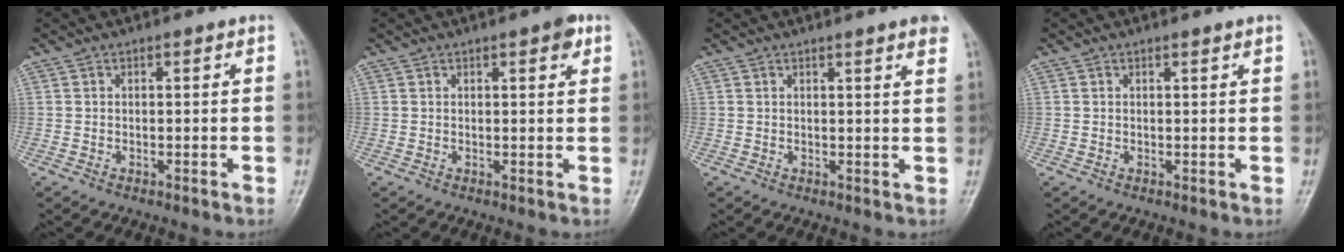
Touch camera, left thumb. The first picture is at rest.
{"total": 3.0, "force": [1.7, 0.9, 2.3], "torque": [-0.024, -0.004, 0.017]}
{"total": 4.3, "force": [3.1, 0.2, 2.9], "torque": [-0.033, -0.007, 0.032]}
{"total": 0.8, "force": [0.7, -0.1, 0.4], "torque": [-0.011, -0.004, 0.013]}